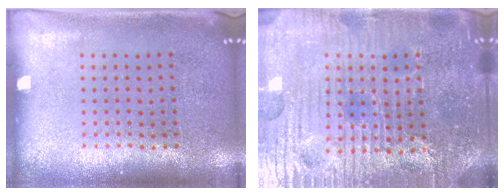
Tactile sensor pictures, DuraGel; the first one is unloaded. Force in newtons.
{"total": 5.6, "press": 5.3, "slide": 1.9}